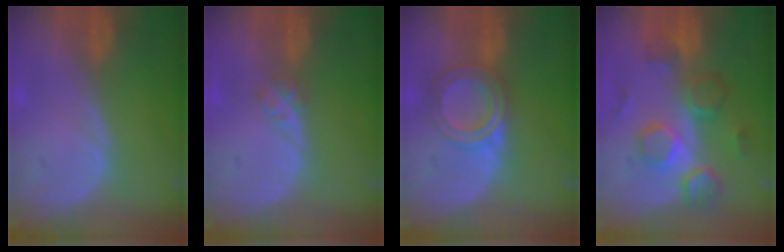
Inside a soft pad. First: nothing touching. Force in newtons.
{"total": 2.3, "press": 2.0, "slide": 1.2}
{"total": 5.3, "press": 5.3, "slide": 0.1}
{"total": 8.3, "press": 8.2, "slide": 1.4}